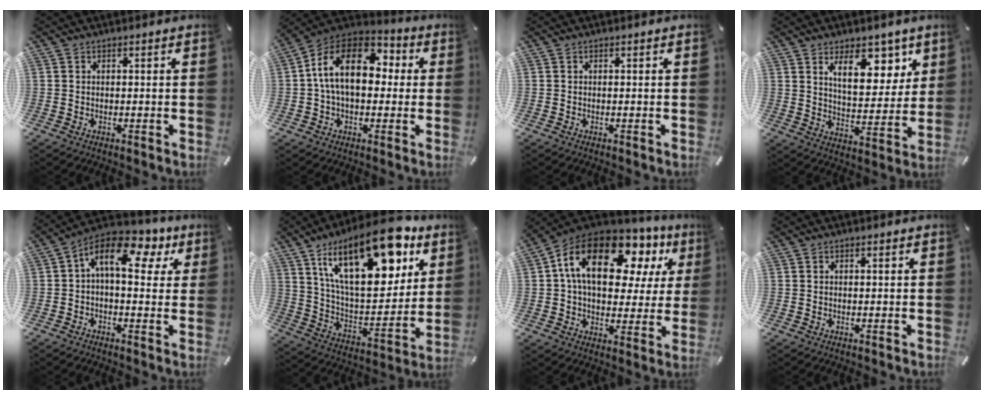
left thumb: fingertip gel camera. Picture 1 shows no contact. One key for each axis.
{"total": 15.7, "fx": 1.8, "fy": 10.1, "fz": 11.9, "tx": -0.229, "ty": 0.005, "tz": 0.026}
{"total": 0.0}
{"total": 12.8, "fx": 7.7, "fy": 7.1, "fz": 7.5, "tx": -0.096, "ty": -0.040, "tz": 0.132}
{"total": 12.8, "fx": 3.6, "fy": 6.8, "fz": 10.3, "tx": -0.176, "ty": -0.015, "tz": 0.060}
{"total": 27.2, "fx": 15.1, "fy": 12.2, "fz": 19.0, "tx": -0.315, "ty": -0.083, "tz": 0.252}
{"total": 20.6, "fx": 8.4, "fy": 12.4, "fz": 14.1, "tx": -0.252, "ty": -0.026, "tz": 0.142}
{"total": 0.5, "fx": 0.2, "fy": 0.1, "fz": 0.5, "tx": -0.009, "ty": 0.000, "tz": 0.002}